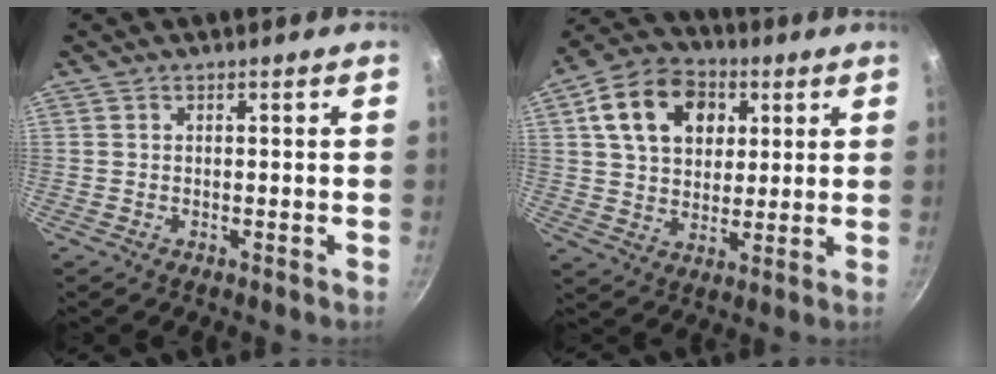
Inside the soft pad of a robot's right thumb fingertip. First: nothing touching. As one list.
[{"total": 15.5, "force": [5.0, 11.3, 9.3], "torque": [-0.131, 0.005, 0.074]}]